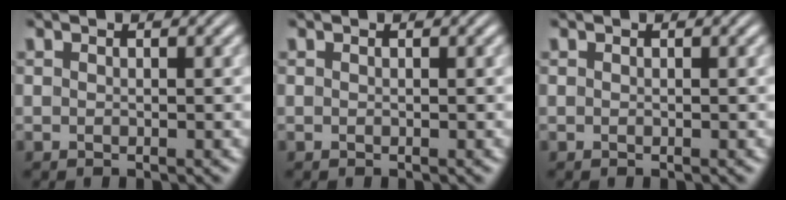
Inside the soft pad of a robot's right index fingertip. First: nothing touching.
{"total": 0.0}
{"total": 0.0}